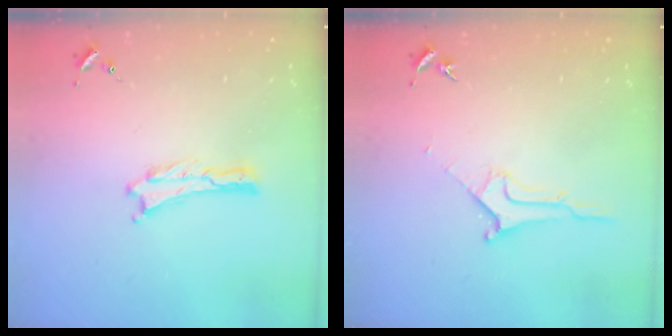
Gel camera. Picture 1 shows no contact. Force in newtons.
{"total": 1.8, "press": 1.7, "slide": 0.2}